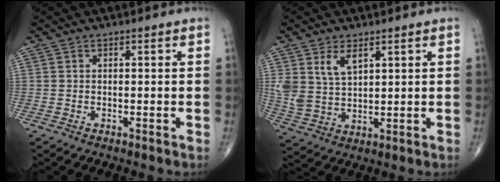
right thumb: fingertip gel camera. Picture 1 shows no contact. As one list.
[{"total": 7.2, "force": [3.5, 4.1, 4.8], "torque": [-0.086, -0.015, 0.079]}]